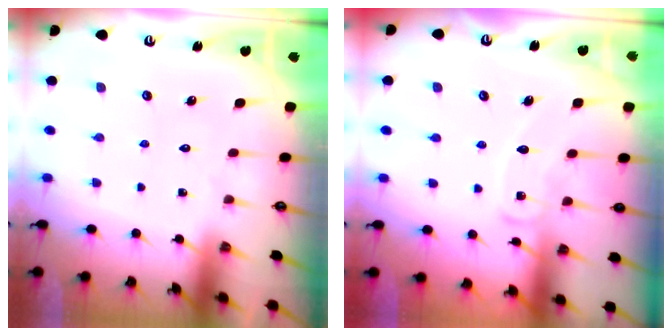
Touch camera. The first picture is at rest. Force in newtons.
{"total": 7.6, "press": 7.5, "slide": 0.7}